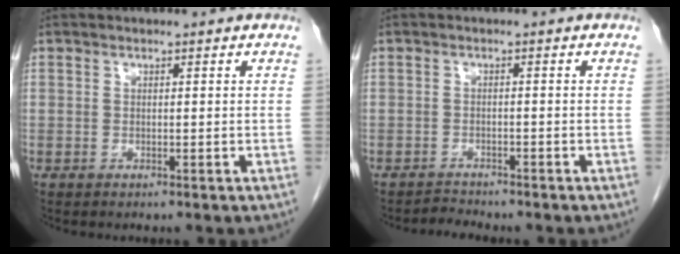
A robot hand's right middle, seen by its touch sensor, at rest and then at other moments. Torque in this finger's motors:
{"motor_torque": [0.31, -0.23, -0.02, 0.01]}